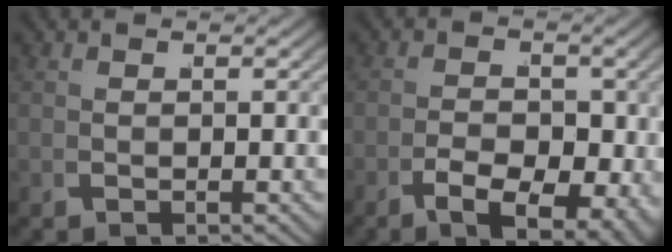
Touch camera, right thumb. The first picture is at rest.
{"total": 6.8, "force": [-1.9, 4.1, 5.1], "torque": [-0.083, -0.025, -0.020]}